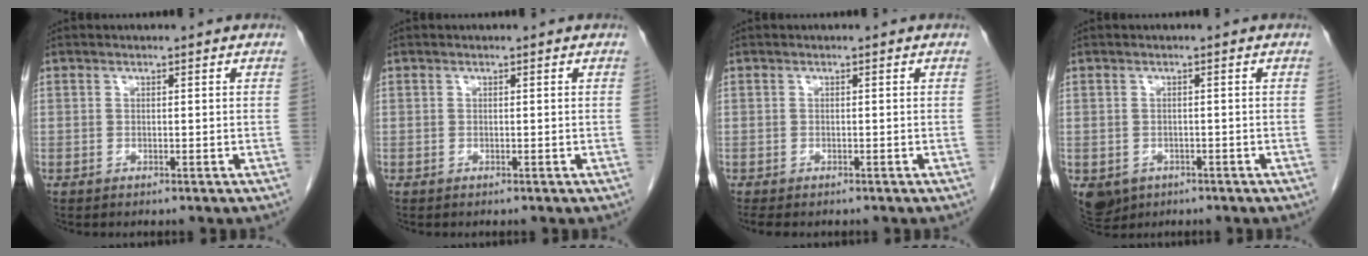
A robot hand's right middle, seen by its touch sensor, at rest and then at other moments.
{"total": 0.0}
{"total": 2.8, "force": [-2.3, 1.0, 1.3], "torque": [-0.022, -0.010, -0.029]}
{"total": 3.6, "force": [-1.8, 2.9, 1.1], "torque": [-0.017, -0.001, -0.021]}